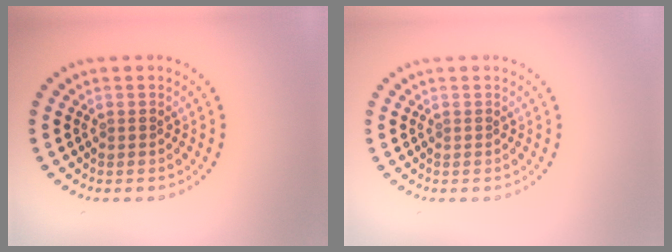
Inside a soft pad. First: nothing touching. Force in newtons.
{"total": 0.0}